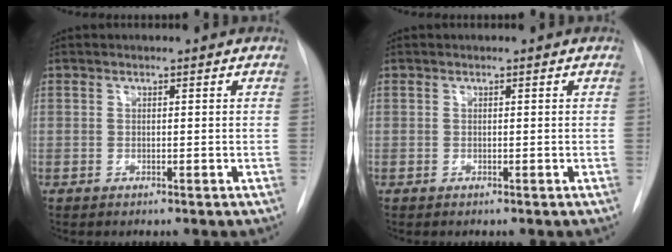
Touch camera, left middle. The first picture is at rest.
{"total": 0.0}